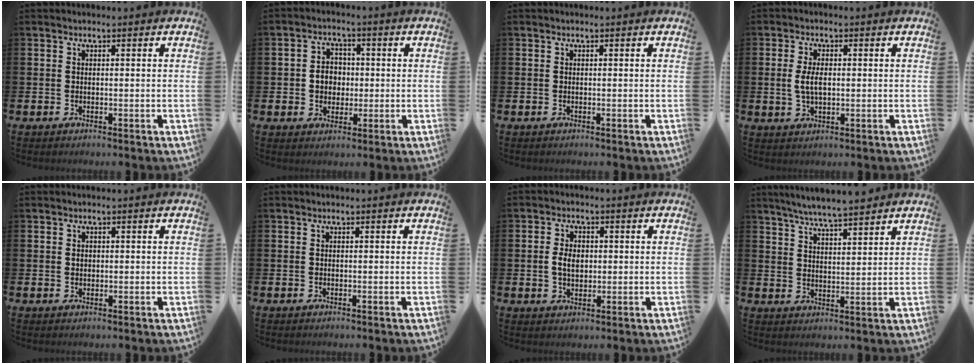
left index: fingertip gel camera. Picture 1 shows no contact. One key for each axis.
{"total": 3.9, "fx": 0.0, "fy": 3.4, "fz": 1.9, "tx": -0.025, "ty": 0.003, "tz": -0.009}
{"total": 0.0}
{"total": 3.9, "fx": 0.3, "fy": 2.0, "fz": 3.3, "tx": -0.069, "ty": 0.003, "tz": 0.001}
{"total": 0.8, "fx": 0.2, "fy": 0.7, "fz": 0.4, "tx": 0.004, "ty": 0.000, "tz": 0.001}
{"total": 0.0}
{"total": 3.5, "fx": 0.4, "fy": 2.4, "fz": 2.6, "tx": -0.032, "ty": 0.002, "tz": 0.000}
{"total": 5.8, "fx": 5.7, "fy": 0.1, "fz": 1.5, "tx": -0.050, "ty": -0.022, "tz": 0.103}